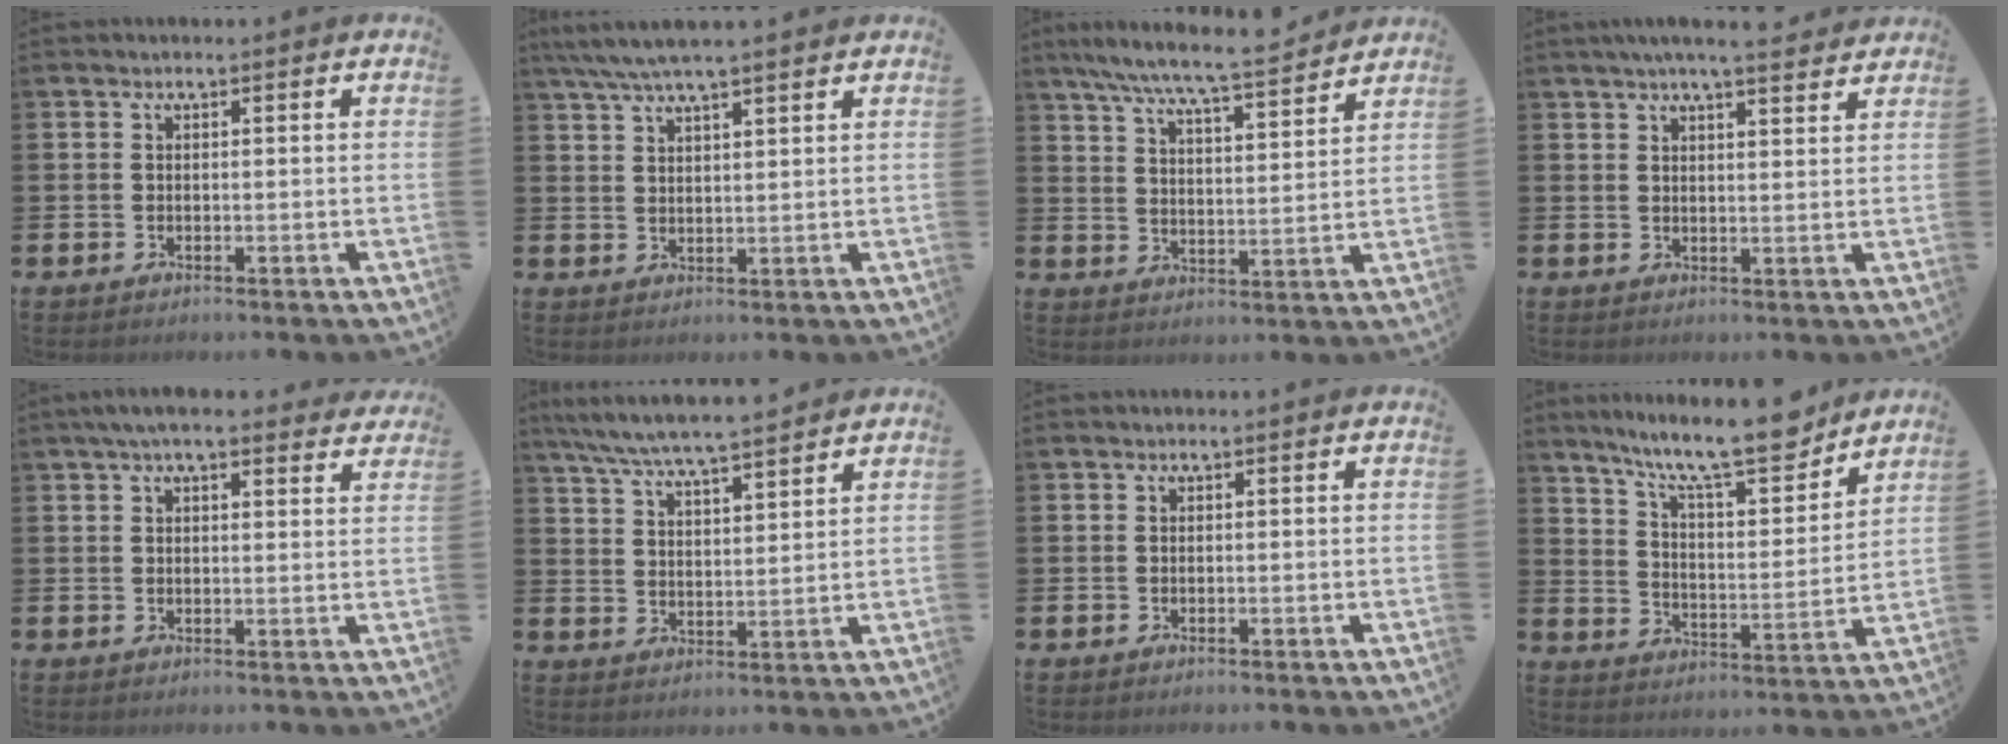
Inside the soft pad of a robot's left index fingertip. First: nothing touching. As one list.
[{"total": 5.3, "force": [4.6, 0.4, 2.5], "torque": [-0.059, -0.011, 0.083]}, {"total": 8.2, "force": [7.7, 0.1, 2.9], "torque": [-0.079, -0.052, 0.134]}, {"total": 4.9, "force": [4.6, 0.0, 1.7], "torque": [-0.034, -0.019, 0.081]}, {"total": 4.8, "force": [4.2, 1.1, 2.2], "torque": [-0.050, -0.008, 0.076]}, {"total": 6.9, "force": [6.6, 0.2, 2.1], "torque": [-0.068, -0.036, 0.118]}, {"total": 0.0}, {"total": 12.6, "force": [10.8, 2.3, 6.0], "torque": [-0.124, -0.069, 0.183]}]